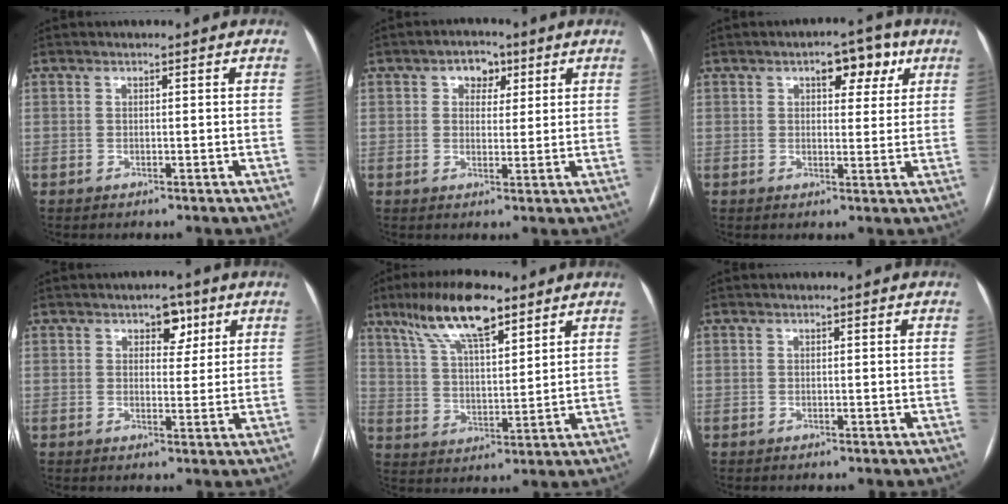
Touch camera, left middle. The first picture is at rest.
{"total": 4.0, "force": [1.9, 2.9, 2.1], "torque": [-0.028, 0.011, 0.028]}
{"total": 5.7, "force": [2.8, 2.9, 3.9], "torque": [-0.046, 0.017, 0.036]}
{"total": 3.7, "force": [2.0, 2.3, 2.1], "torque": [-0.022, 0.006, 0.027]}
{"total": 12.8, "force": [8.5, 3.4, 8.9], "torque": [-0.169, 0.019, 0.157]}
{"total": 0.0}